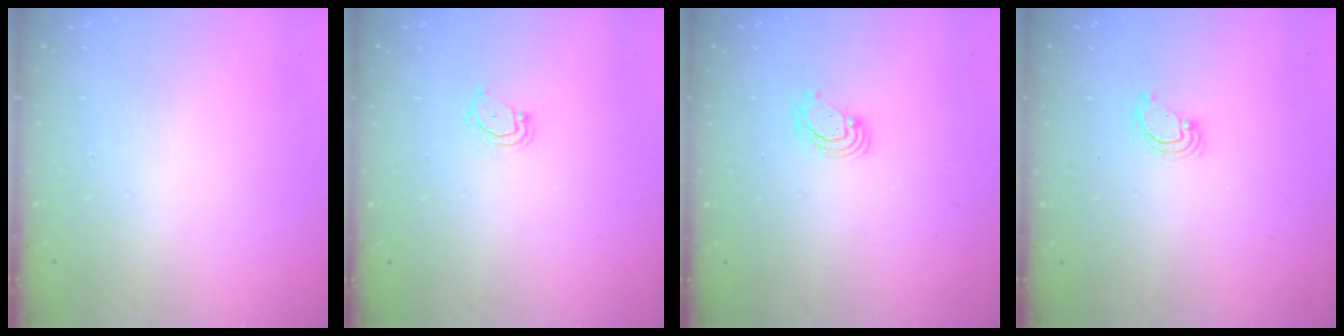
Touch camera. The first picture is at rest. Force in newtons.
{"total": 3.4, "press": 3.4, "slide": 0.2}
{"total": 3.0, "press": 2.9, "slide": 0.3}
{"total": 3.0, "press": 2.9, "slide": 0.3}